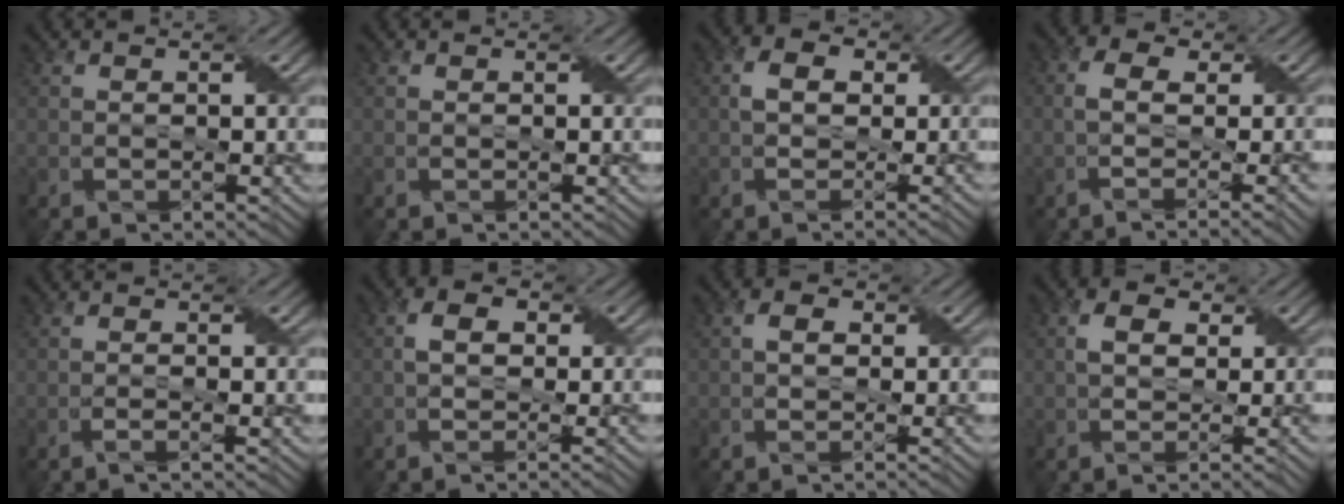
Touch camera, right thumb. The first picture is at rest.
{"total": 0.0}
{"total": 3.7, "force": [-0.3, 2.3, 2.9], "torque": [-0.050, 0.000, -0.010]}
{"total": 5.1, "force": [-1.1, 1.7, 4.7], "torque": [-0.074, 0.000, -0.025]}
{"total": 1.7, "force": [-1.1, 0.2, 1.3], "torque": [-0.013, 0.004, -0.034]}
{"total": 3.6, "force": [-1.1, 1.7, 3.0], "torque": [-0.052, 0.000, -0.023]}
{"total": 2.4, "force": [-0.9, 1.3, 1.8], "torque": [-0.031, 0.004, -0.015]}
{"total": 3.7, "force": [-0.3, 1.7, 3.3], "torque": [-0.053, -0.001, -0.008]}